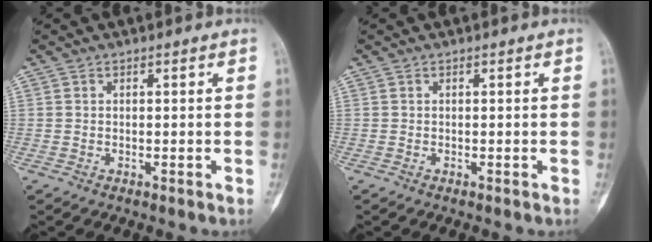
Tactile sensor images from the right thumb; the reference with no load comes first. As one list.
[{"total": 0.0}]